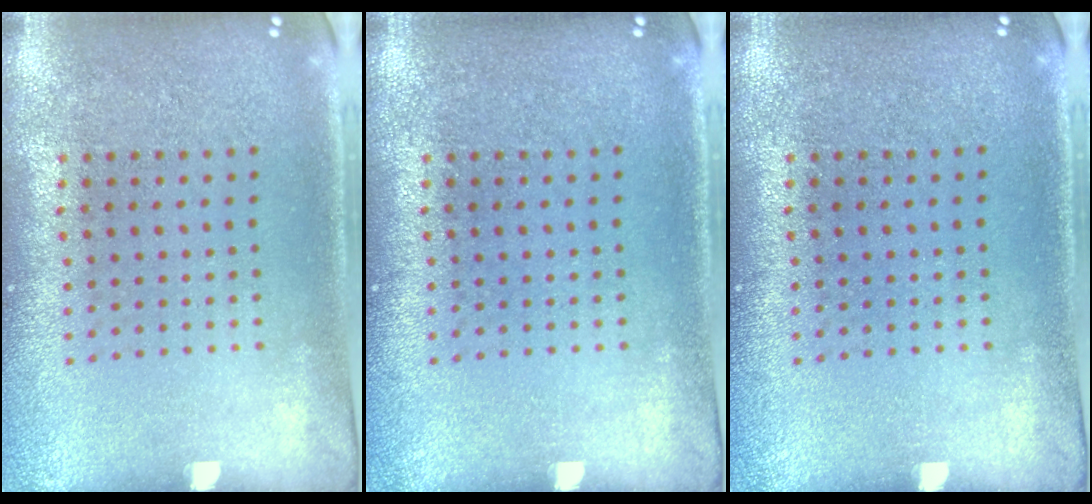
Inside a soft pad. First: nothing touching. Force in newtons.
{"total": 0.0}
{"total": 0.0}